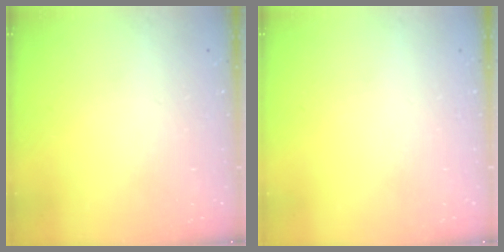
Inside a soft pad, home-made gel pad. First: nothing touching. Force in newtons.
{"total": 0.0}